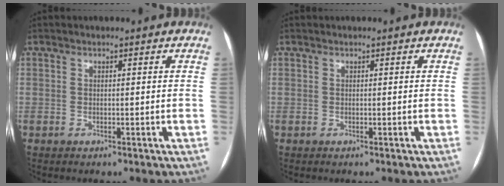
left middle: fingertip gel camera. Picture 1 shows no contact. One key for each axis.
{"total": 0.0}